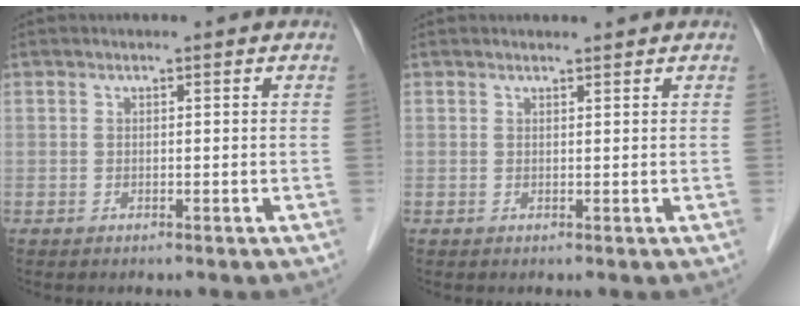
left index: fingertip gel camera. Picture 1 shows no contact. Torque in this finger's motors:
{"motor_torque": [0.22, -0.09, -0.02, -0.01]}